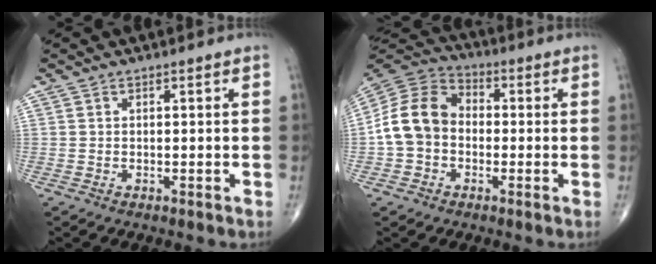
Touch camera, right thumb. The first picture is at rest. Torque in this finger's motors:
{"motor_torque": [-0.52, 0.68, 0.19, -0.02, 0.29]}